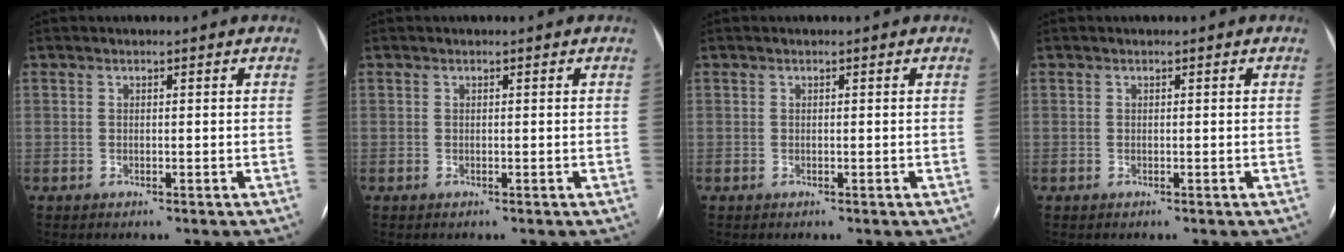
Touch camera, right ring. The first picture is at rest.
{"total": 0.0}
{"total": 0.0}
{"total": 0.0}